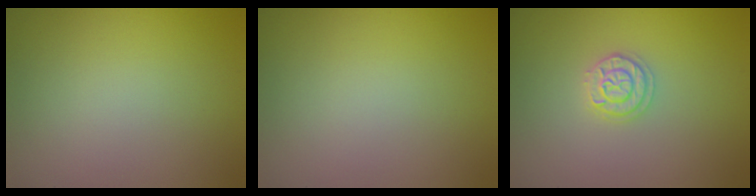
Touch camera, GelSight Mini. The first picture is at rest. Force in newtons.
{"total": 0.0}
{"total": 2.0, "press": 1.9, "slide": 0.3}